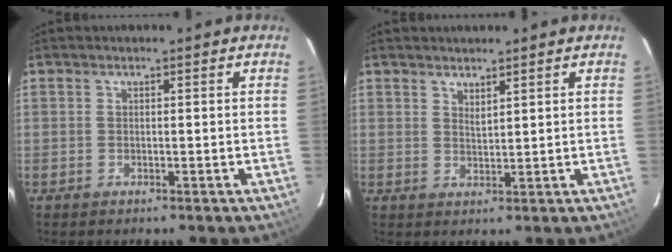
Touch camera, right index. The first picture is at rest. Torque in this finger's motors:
{"motor_torque": [-0.21, 0.00, -0.07, 0.00]}